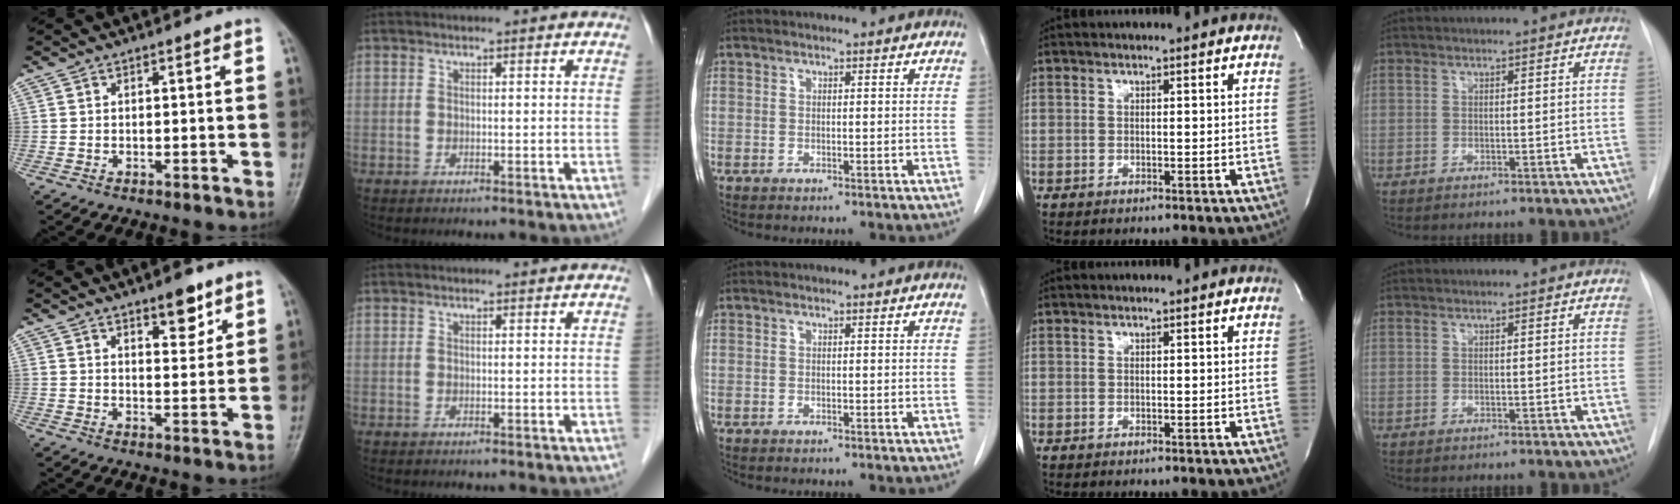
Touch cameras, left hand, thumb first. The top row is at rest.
{"thumb": {"total": 6.2, "force": [4.1, 2.4, 4.0], "torque": [-0.037, -0.027, 0.059]}, "index": {"total": 1.0, "force": [0.9, 0.2, 0.2], "torque": [-0.009, 0.012, 0.014]}}